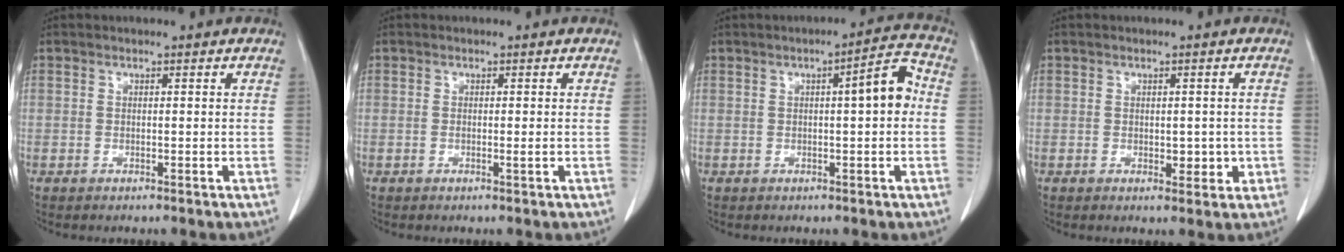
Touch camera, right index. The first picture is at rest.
{"total": 0.9, "force": [-0.2, -0.1, 0.8], "torque": [-0.014, -0.004, -0.002]}
{"total": 5.8, "force": [0.4, 0.9, 5.7], "torque": [-0.077, 0.020, 0.001]}
{"total": 2.8, "force": [-0.4, 1.7, 2.2], "torque": [-0.019, 0.000, 0.002]}